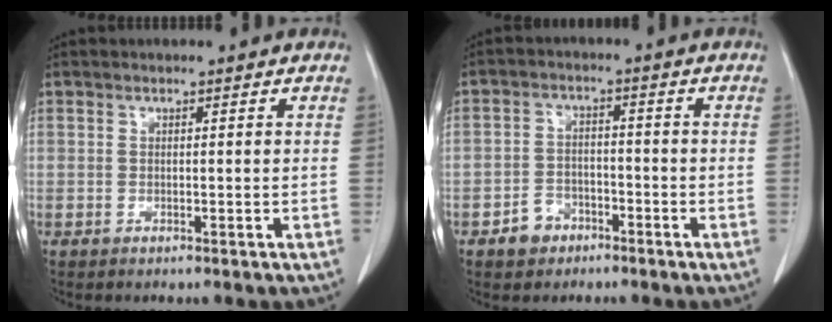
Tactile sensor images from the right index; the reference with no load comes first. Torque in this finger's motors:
{"motor_torque": [-0.05, -0.15, -0.49, -0.21]}